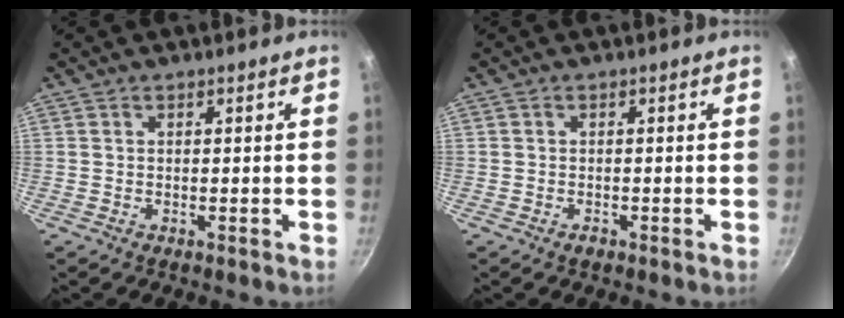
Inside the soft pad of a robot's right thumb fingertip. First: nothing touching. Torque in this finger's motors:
{"motor_torque": [-0.09, -0.05, -0.27, 0.15, 0.02]}